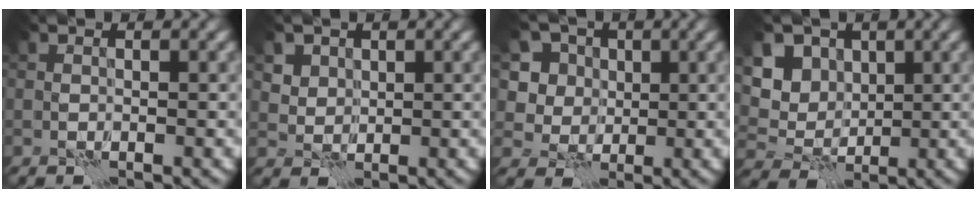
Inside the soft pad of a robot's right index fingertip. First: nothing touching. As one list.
[{"total": 3.6, "force": [2.0, 2.7, 1.3], "torque": [-0.046, -0.006, 0.040]}, {"total": 5.8, "force": [1.6, 5.0, 2.4], "torque": [-0.063, 0.006, 0.019]}, {"total": 5.0, "force": [1.8, 3.9, 2.6], "torque": [-0.061, 0.010, 0.011]}]